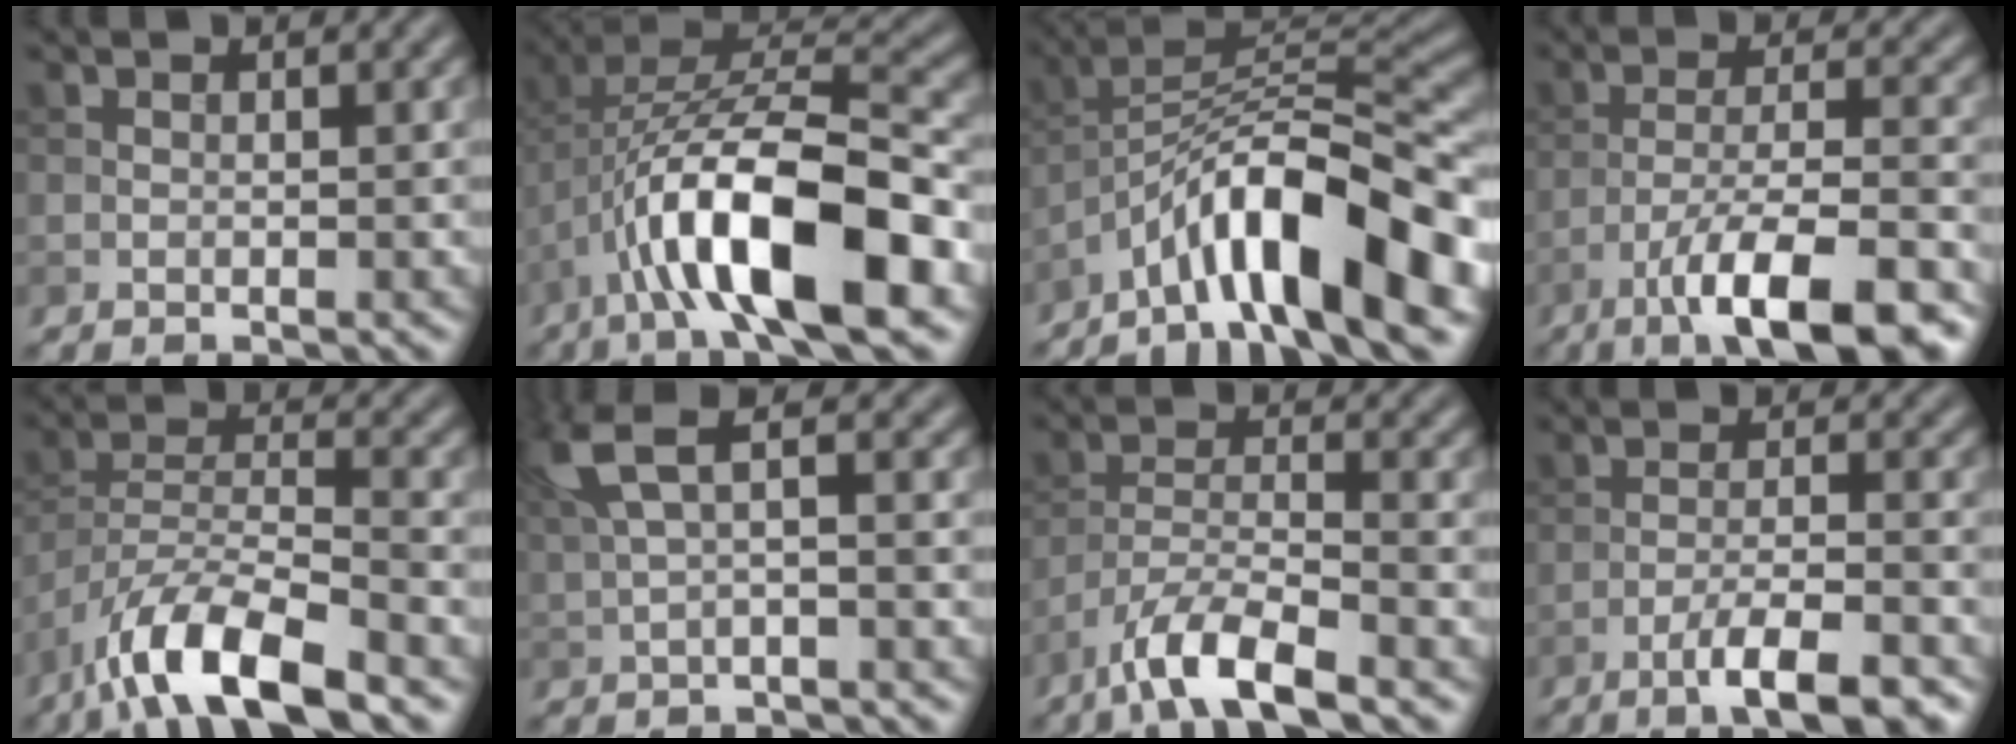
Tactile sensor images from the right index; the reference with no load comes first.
{"total": 13.0, "force": [-5.1, 4.4, 11.1], "torque": [-0.193, 0.010, -0.086]}
{"total": 12.3, "force": [-6.7, 3.4, 9.7], "torque": [-0.147, 0.021, -0.117]}
{"total": 10.5, "force": [-6.4, 2.4, 8.0], "torque": [-0.128, 0.005, -0.106]}
{"total": 9.1, "force": [-6.5, 2.4, 6.0], "torque": [-0.100, 0.002, -0.125]}
{"total": 4.2, "force": [1.5, 1.2, 3.7], "torque": [-0.078, 0.014, 0.026]}
{"total": 6.7, "force": [-4.8, 1.6, 4.4], "torque": [-0.079, -0.003, -0.094]}
{"total": 5.9, "force": [-3.6, 1.1, 4.5], "torque": [-0.070, 0.003, -0.060]}